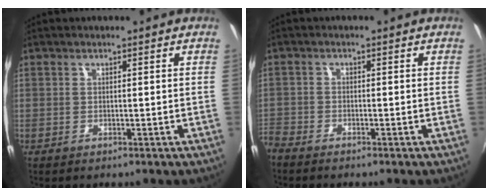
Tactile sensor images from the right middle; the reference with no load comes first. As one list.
[{"total": 3.0, "force": [-2.6, 1.2, 0.7], "torque": [-0.029, -0.010, -0.058]}]